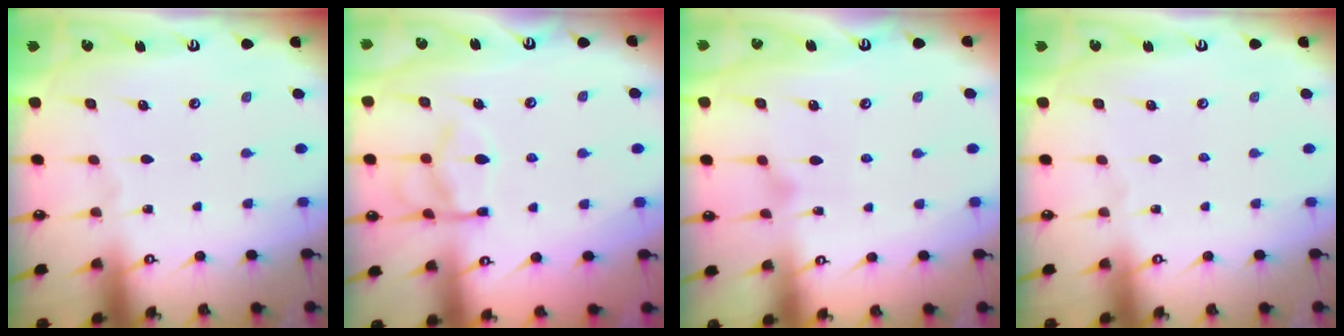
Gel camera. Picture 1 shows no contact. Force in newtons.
{"total": 12.7, "press": 12.6, "slide": 1.3}
{"total": 3.7, "press": 3.7, "slide": 0.5}
{"total": 0.0}